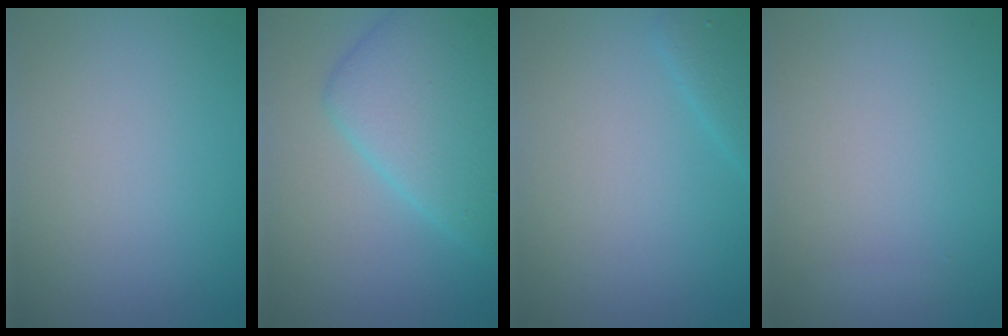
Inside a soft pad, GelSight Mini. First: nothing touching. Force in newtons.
{"total": 7.6, "press": 7.6, "slide": 0.1}
{"total": 1.9, "press": 1.9, "slide": 0.1}
{"total": 0.6, "press": 0.6, "slide": 0.0}